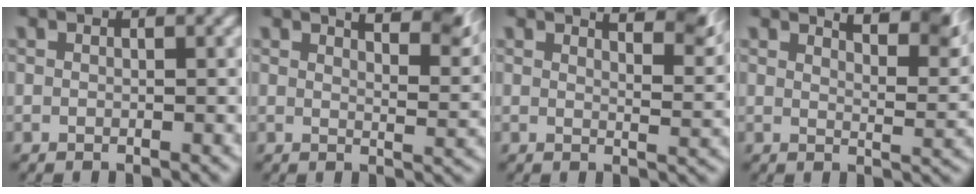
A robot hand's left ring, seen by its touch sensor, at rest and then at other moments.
{"total": 5.9, "force": [3.9, 1.2, 4.2], "torque": [-0.041, -0.007, 0.063]}
{"total": 5.2, "force": [3.7, 0.9, 3.6], "torque": [-0.037, -0.010, 0.059]}
{"total": 5.6, "force": [3.6, 0.9, 4.2], "torque": [-0.043, -0.011, 0.063]}